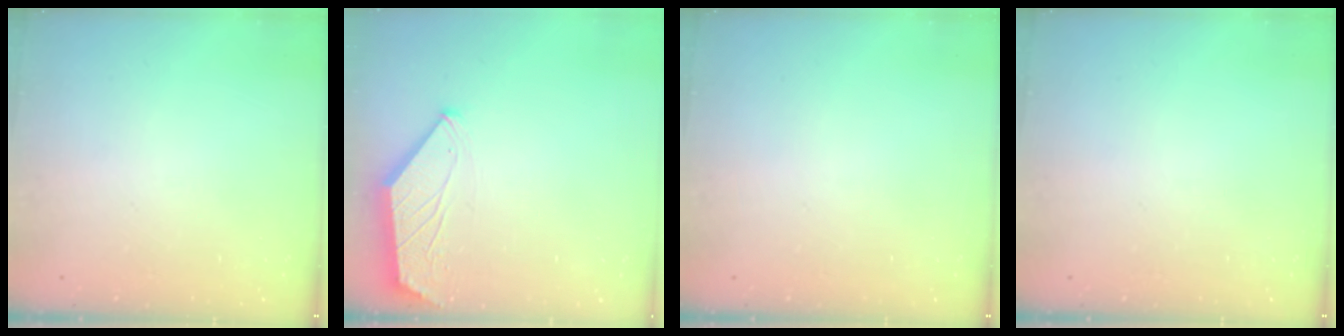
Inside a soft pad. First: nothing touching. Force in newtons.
{"total": 1.6, "press": 1.6, "slide": 0.3}
{"total": 0.0}
{"total": 0.0}